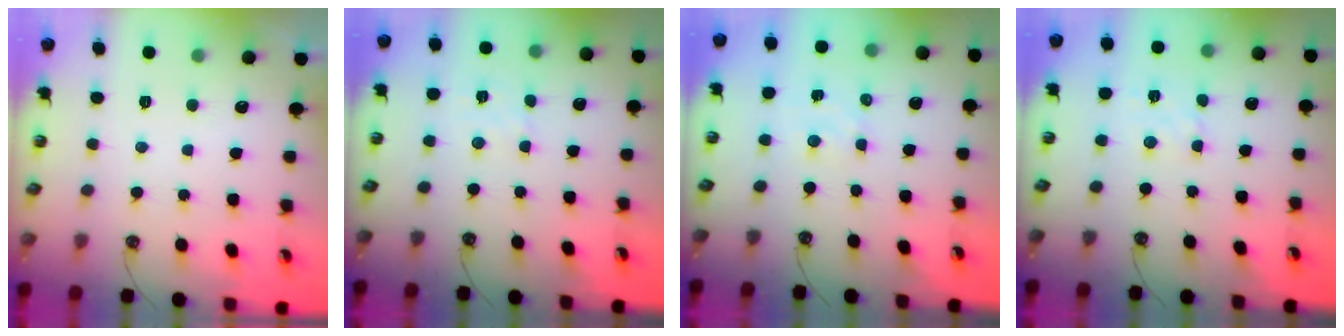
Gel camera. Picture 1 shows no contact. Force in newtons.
{"total": 2.7, "press": 2.7, "slide": 0.5}
{"total": 1.8, "press": 1.8, "slide": 0.3}
{"total": 2.6, "press": 2.6, "slide": 0.6}